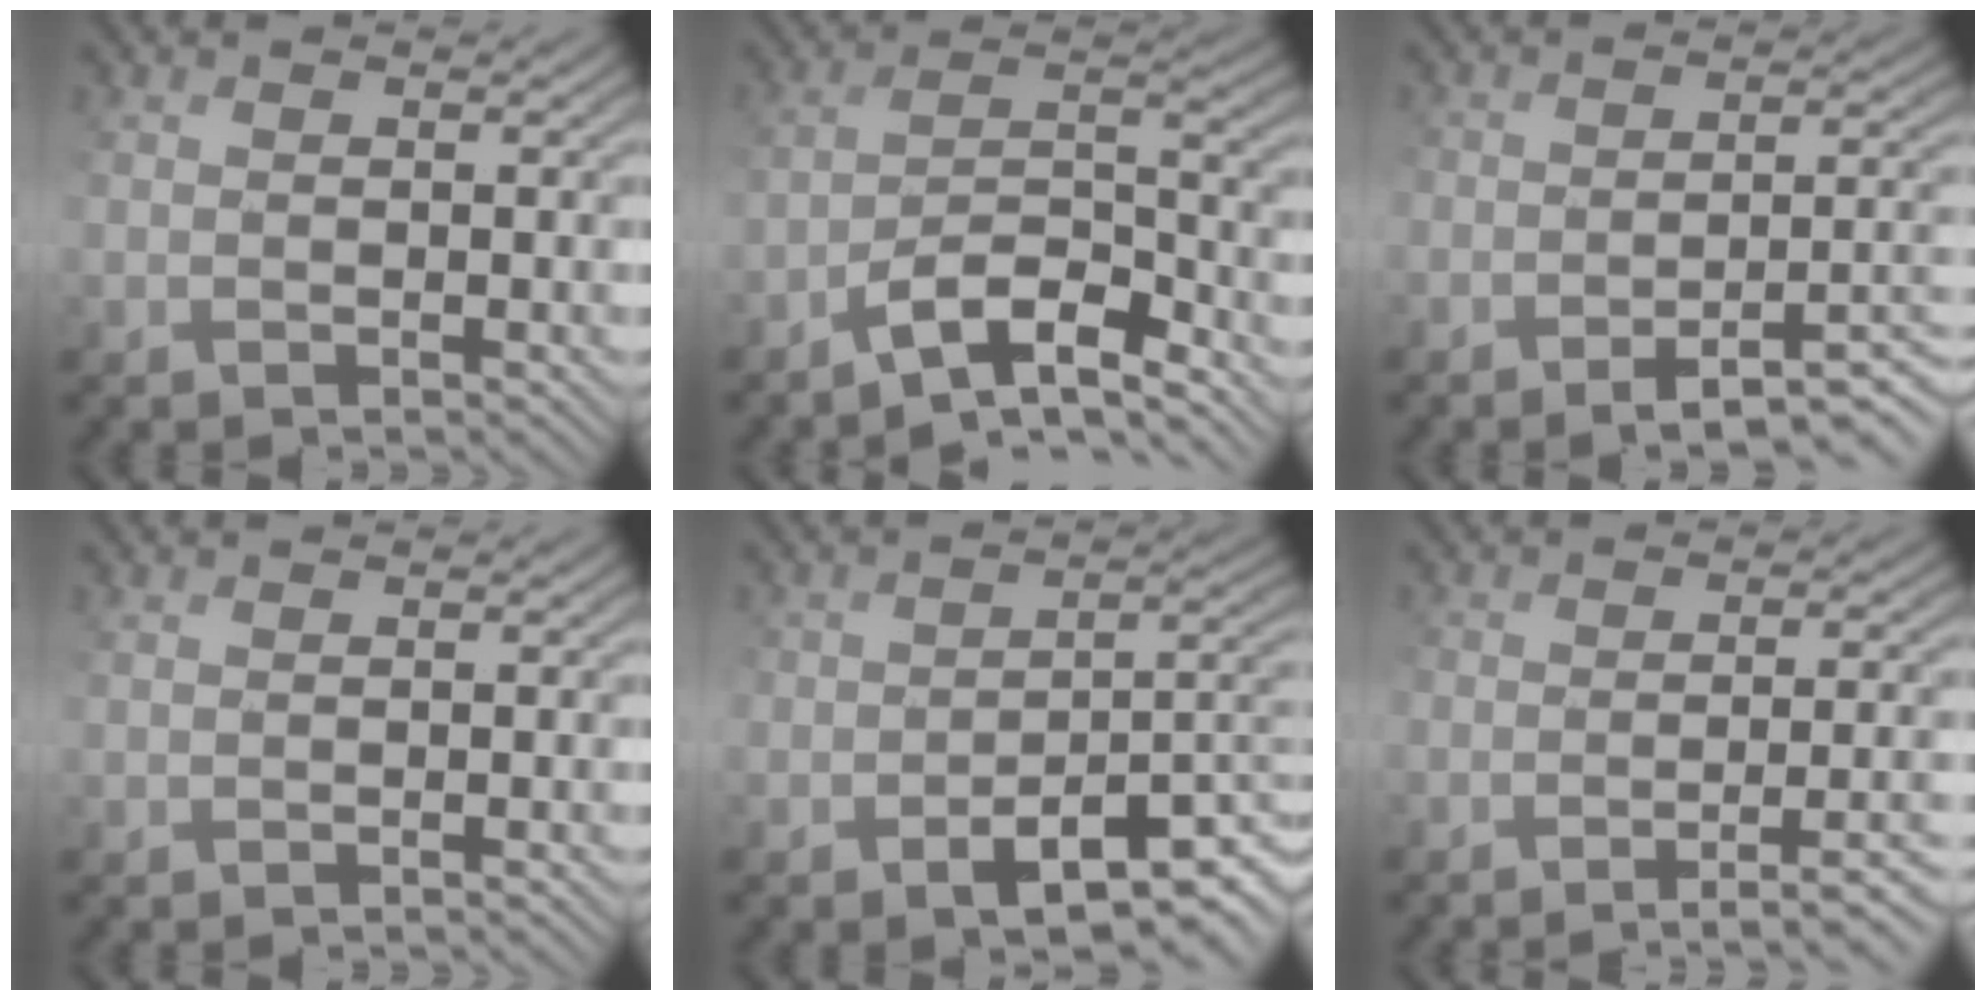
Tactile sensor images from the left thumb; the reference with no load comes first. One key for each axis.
{"total": 9.2, "fx": -7.3, "fy": 2.0, "fz": 5.2, "tx": -0.082, "ty": 0.010, "tz": -0.134}
{"total": 6.8, "fx": -4.9, "fy": 1.9, "fz": 4.3, "tx": -0.055, "ty": -0.003, "tz": -0.073}
{"total": 0.7, "fx": -0.6, "fy": 0.0, "fz": -0.1, "tx": 0.009, "ty": -0.002, "tz": -0.011}
{"total": 7.8, "fx": -4.6, "fy": 4.0, "fz": 4.9, "tx": -0.057, "ty": -0.021, "tz": -0.075}
{"total": 7.8, "fx": -5.6, "fy": 1.8, "fz": 5.1, "tx": -0.058, "ty": 0.008, "tz": -0.055}